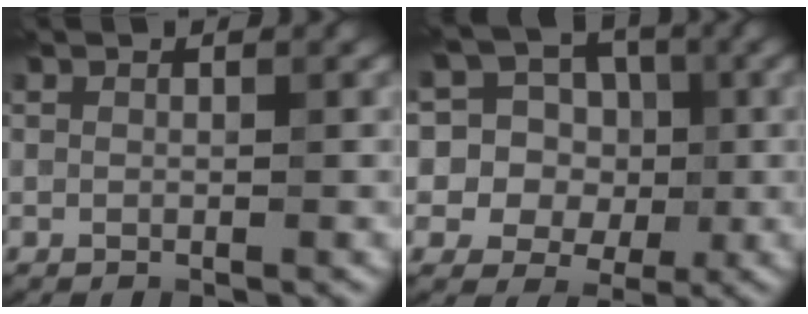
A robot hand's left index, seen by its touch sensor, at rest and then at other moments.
{"total": 12.5, "force": [2.1, 11.7, 3.9], "torque": [-0.115, 0.045, 0.023]}